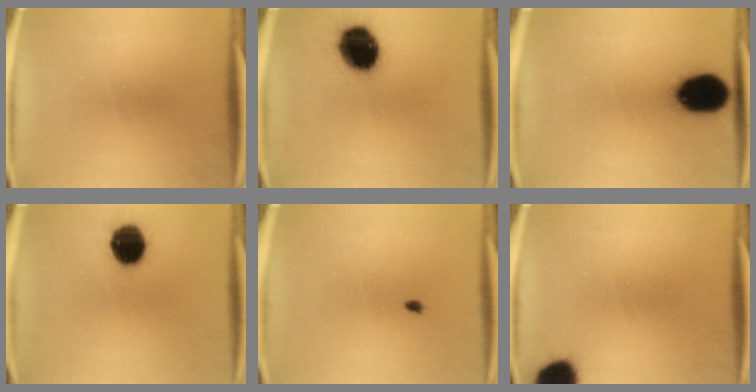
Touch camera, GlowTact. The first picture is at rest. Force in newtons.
{"total": 16.6}
{"total": 16.5}
{"total": 12.2}
{"total": 1.4}
{"total": 9.2}